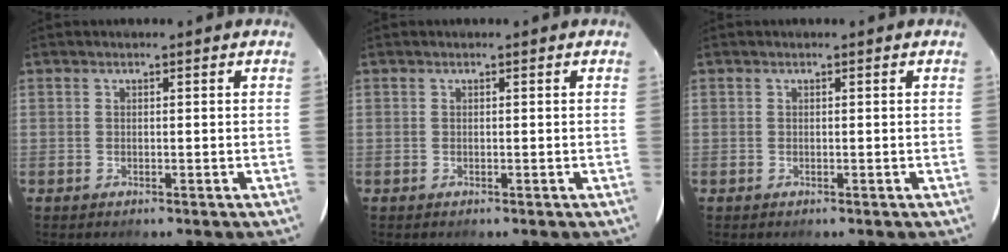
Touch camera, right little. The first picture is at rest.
{"total": 0.0}
{"total": 0.0}